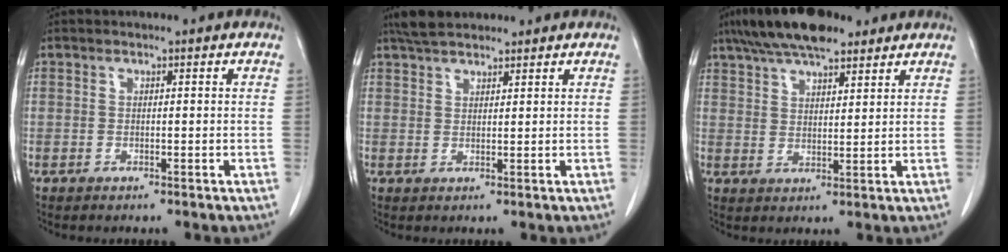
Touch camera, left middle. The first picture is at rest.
{"total": 5.2, "force": [4.5, 1.5, 2.1], "torque": [-0.041, 0.023, 0.081]}
{"total": 11.8, "force": [9.1, 3.3, 6.7], "torque": [-0.119, 0.027, 0.157]}